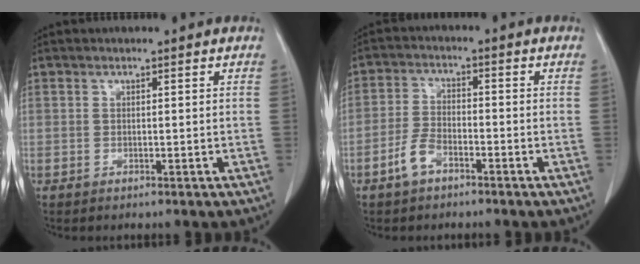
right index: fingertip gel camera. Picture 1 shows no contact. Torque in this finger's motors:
{"motor_torque": [0.35, -0.36, 0.19, 0.05]}